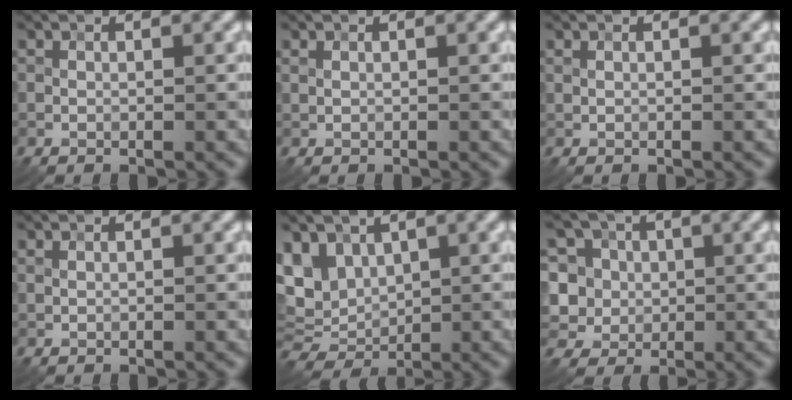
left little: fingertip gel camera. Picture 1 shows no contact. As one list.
[{"total": 0.0}, {"total": 0.0}, {"total": 0.0}, {"total": 6.6, "force": [2.3, 4.6, 4.2], "torque": [-0.094, 0.015, 0.046]}, {"total": 9.3, "force": [3.6, 7.6, 4.0], "torque": [-0.078, 0.024, 0.032]}]